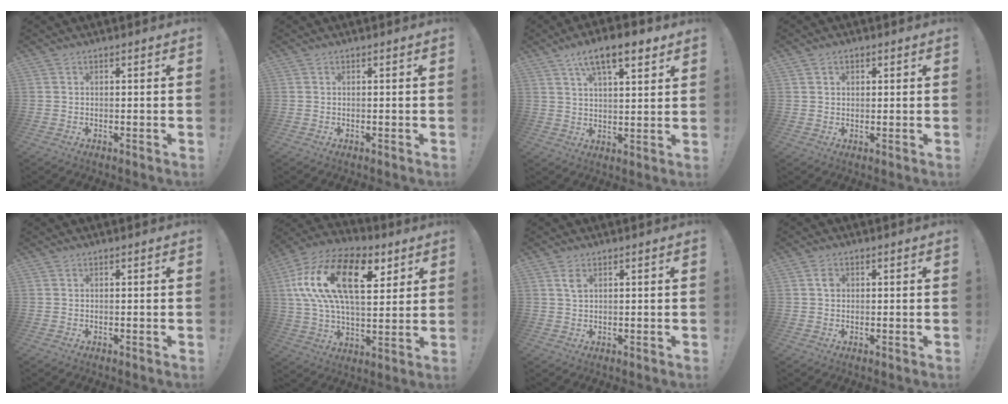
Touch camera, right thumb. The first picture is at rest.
{"total": 0.0}
{"total": 11.1, "force": [6.7, 4.0, 7.9], "torque": [-0.115, -0.027, 0.112]}
{"total": 1.6, "force": [0.6, 1.4, 0.6], "torque": [0.001, -0.003, 0.007]}
{"total": 0.0}
{"total": 23.2, "force": [8.1, 12.7, 17.6], "torque": [-0.312, -0.024, 0.137]}
{"total": 2.6, "force": [1.2, 1.1, 2.0], "torque": [-0.029, -0.004, 0.018]}
{"total": 1.6, "force": [0.2, 1.4, 0.8], "torque": [-0.001, 0.000, -0.001]}